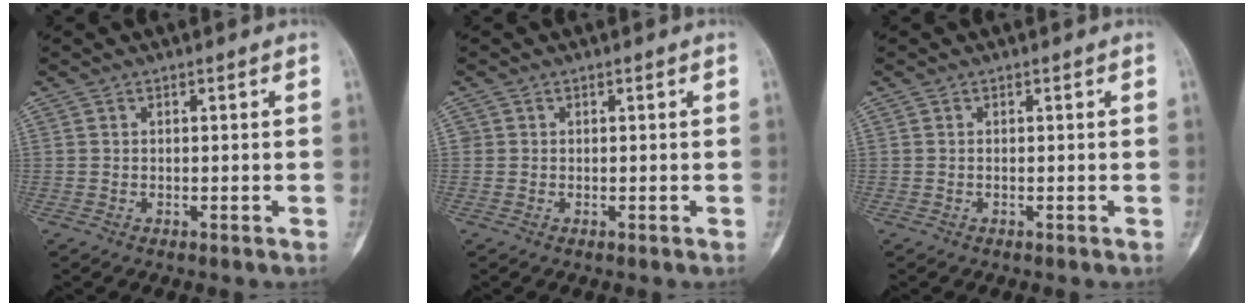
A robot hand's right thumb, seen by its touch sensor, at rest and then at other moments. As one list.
[{"total": 0.7, "force": [0.0, 0.7, 0.1], "torque": [0.004, 0.003, 0.000]}, {"total": 0.0}]